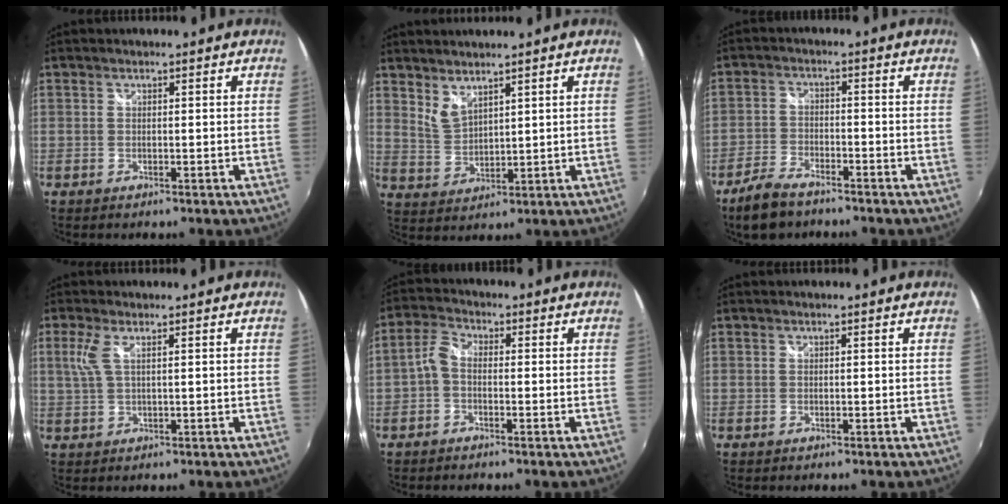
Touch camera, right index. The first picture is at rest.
{"total": 4.6, "force": [3.9, 1.4, 2.1], "torque": [-0.037, -0.003, 0.079]}
{"total": 7.1, "force": [-5.5, 3.0, 3.4], "torque": [-0.094, -0.002, -0.107]}
{"total": 3.3, "force": [1.2, 0.7, 3.0], "torque": [-0.070, 0.003, 0.029]}
{"total": 3.3, "force": [-1.2, 1.9, 2.4], "torque": [-0.056, 0.012, -0.029]}
{"total": 0.0}